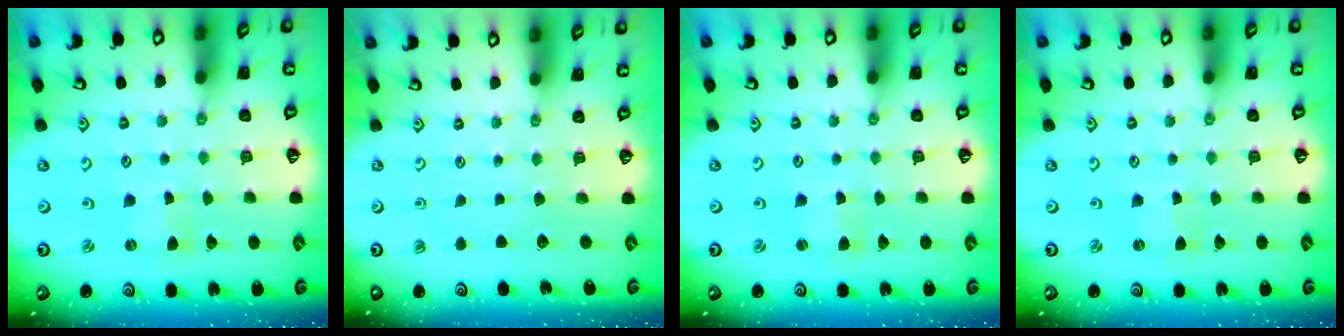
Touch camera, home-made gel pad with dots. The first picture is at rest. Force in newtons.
{"total": 0.0}
{"total": 1.3, "press": 1.2, "slide": 0.3}
{"total": 0.0}